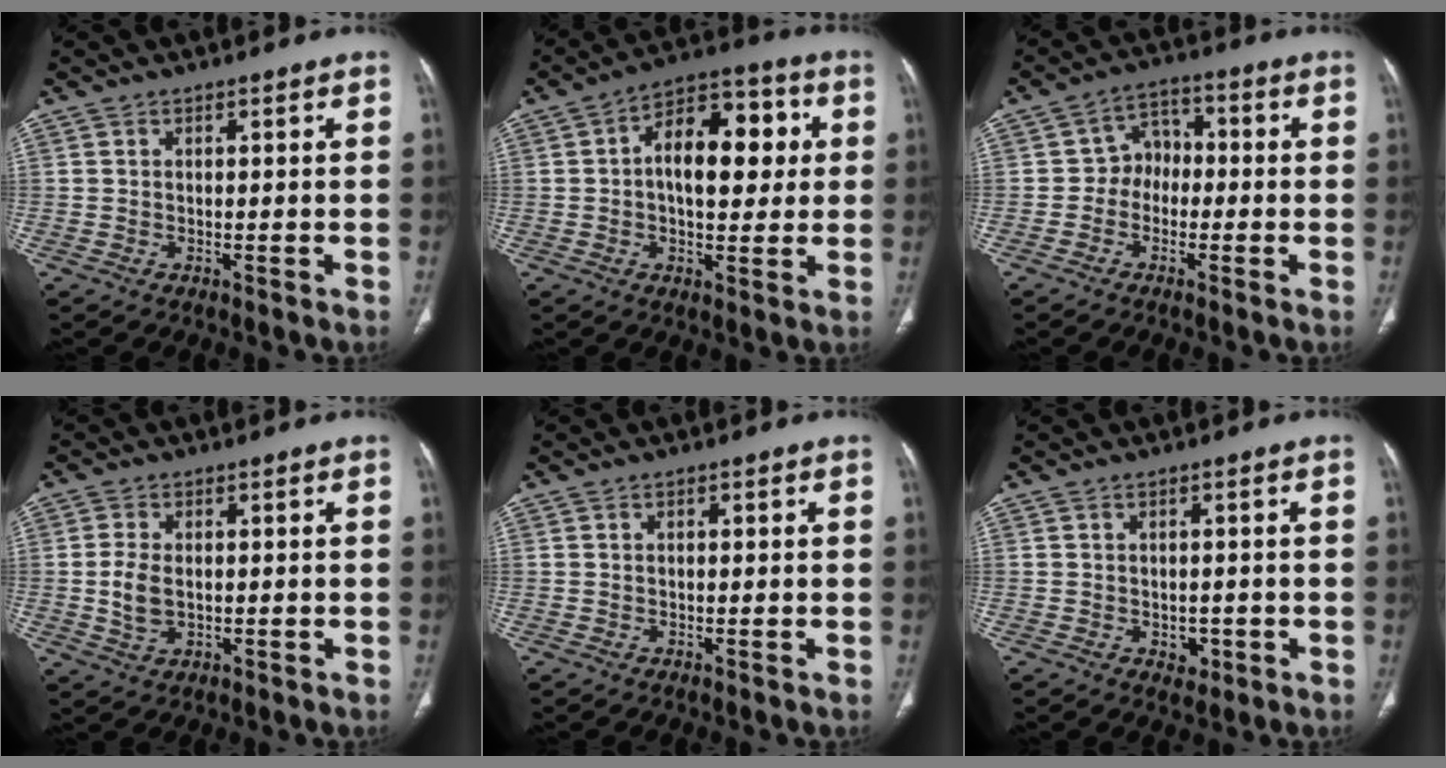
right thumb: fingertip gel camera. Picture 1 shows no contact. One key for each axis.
{"total": 14.6, "fx": 1.8, "fy": 8.2, "fz": 11.9, "tx": -0.148, "ty": 0.024, "tz": 0.021}
{"total": 6.1, "fx": -1.1, "fy": 4.9, "fz": 3.3, "tx": -0.025, "ty": 0.029, "tz": -0.034}
{"total": 5.1, "fx": -0.1, "fy": 3.2, "fz": 3.9, "tx": -0.082, "ty": -0.002, "tz": 0.002}
{"total": 0.8, "fx": 0.1, "fy": 0.3, "fz": 0.7, "tx": -0.017, "ty": 0.004, "tz": 0.004}
{"total": 2.4, "fx": -0.9, "fy": 1.9, "fz": 1.2, "tx": -0.007, "ty": 0.004, "tz": -0.007}